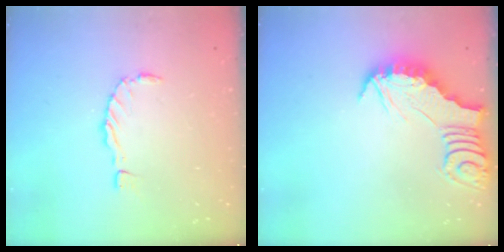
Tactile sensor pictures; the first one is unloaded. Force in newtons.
{"total": 2.9, "press": 2.8, "slide": 0.3}